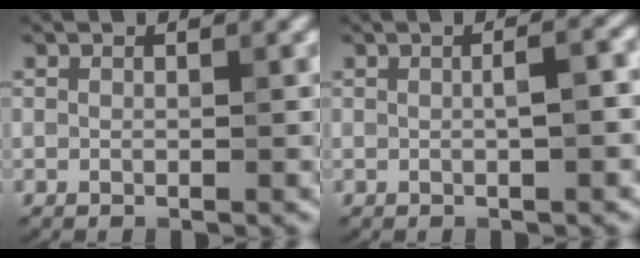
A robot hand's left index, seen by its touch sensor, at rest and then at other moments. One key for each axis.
{"total": 2.3, "fx": 0.1, "fy": 0.6, "fz": 2.3, "tx": -0.029, "ty": 0.006, "tz": 0.000}